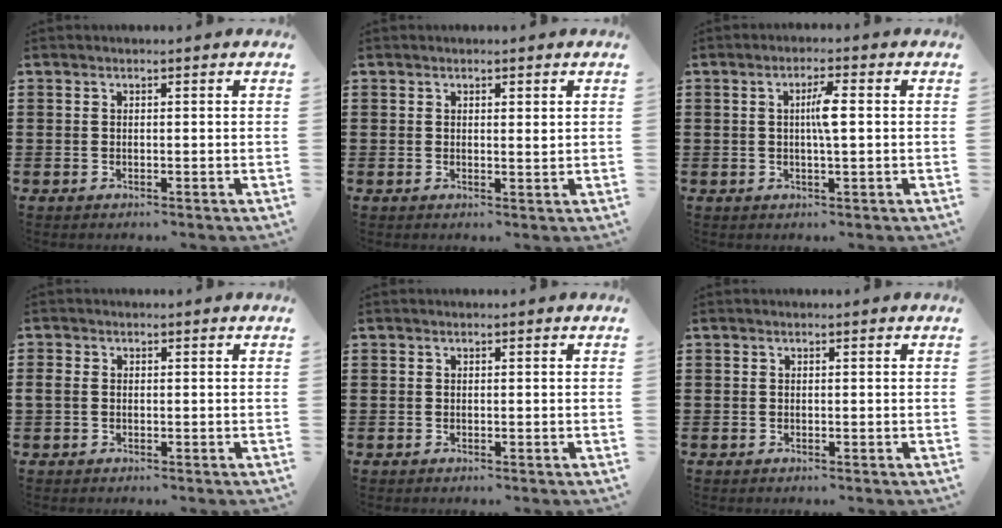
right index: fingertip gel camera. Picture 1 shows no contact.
{"total": 1.1, "force": [0.6, 0.4, 0.8], "torque": [-0.008, 0.001, 0.008]}
{"total": 3.7, "force": [0.3, 0.4, 3.6], "torque": [-0.068, 0.000, 0.001]}
{"total": 1.2, "force": [-0.1, 1.0, 0.7], "torque": [-0.024, 0.002, -0.005]}
{"total": 0.0}
{"total": 0.0}